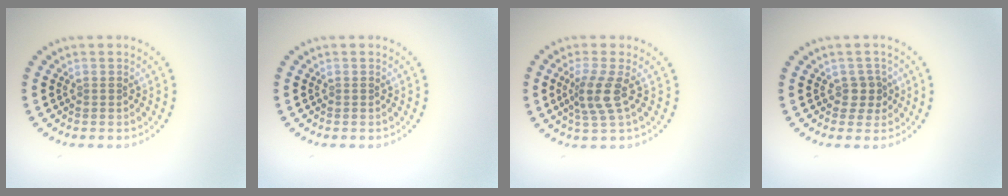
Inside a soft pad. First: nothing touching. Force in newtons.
{"total": 0.0}
{"total": 2.9, "press": 2.2, "slide": 1.9}
{"total": 1.6, "press": 1.3, "slide": 0.9}